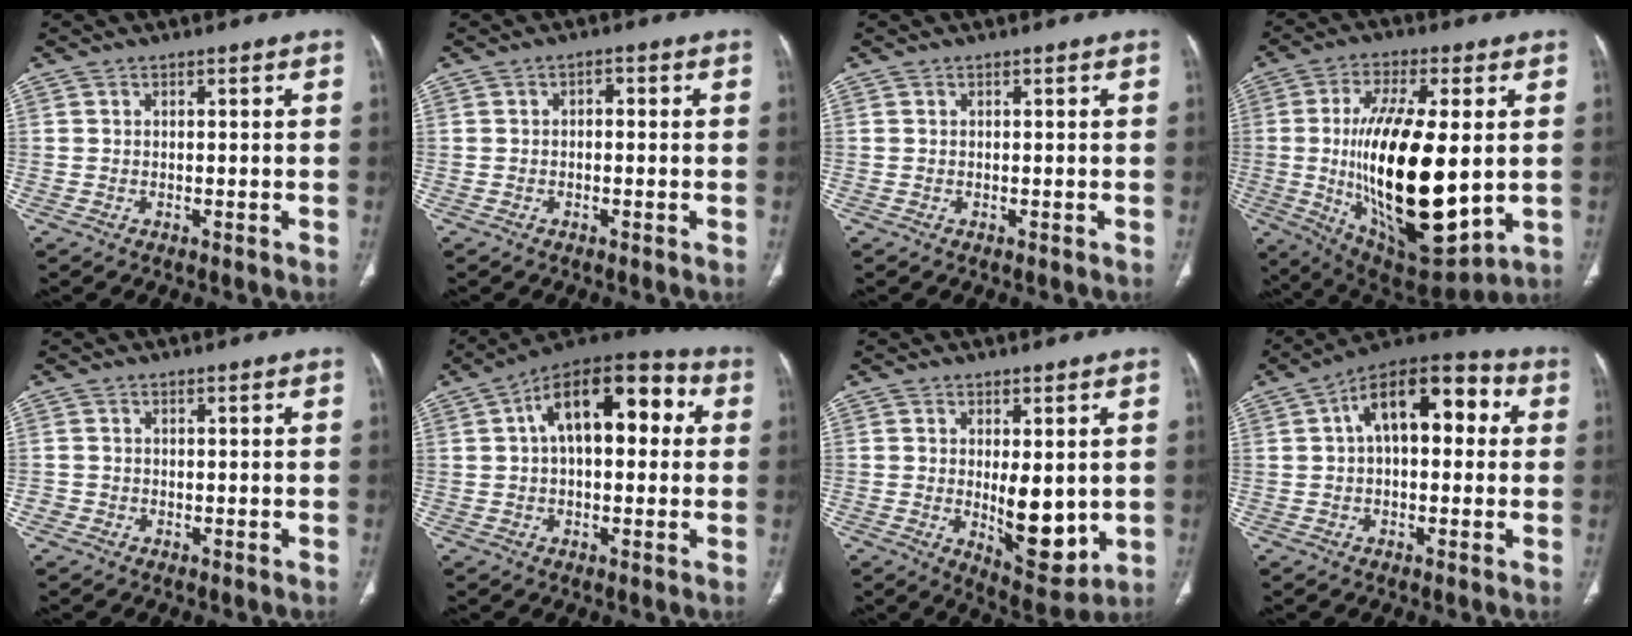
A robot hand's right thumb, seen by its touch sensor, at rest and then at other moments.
{"total": 1.5, "force": [-0.1, 0.9, 1.2], "torque": [-0.014, 0.008, -0.005]}
{"total": 0.0}
{"total": 25.9, "force": [-0.6, 10.2, 23.8], "torque": [-0.425, -0.027, 0.009]}
{"total": 1.0, "force": [-0.4, 0.9, 0.2], "torque": [-0.001, 0.004, -0.010]}
{"total": 17.2, "force": [3.6, 8.9, 14.3], "torque": [-0.189, 0.042, 0.045]}
{"total": 10.1, "force": [-0.4, 4.4, 9.1], "torque": [-0.106, -0.026, 0.014]}
{"total": 15.4, "force": [3.1, 8.2, 12.7], "torque": [-0.168, 0.042, 0.038]}